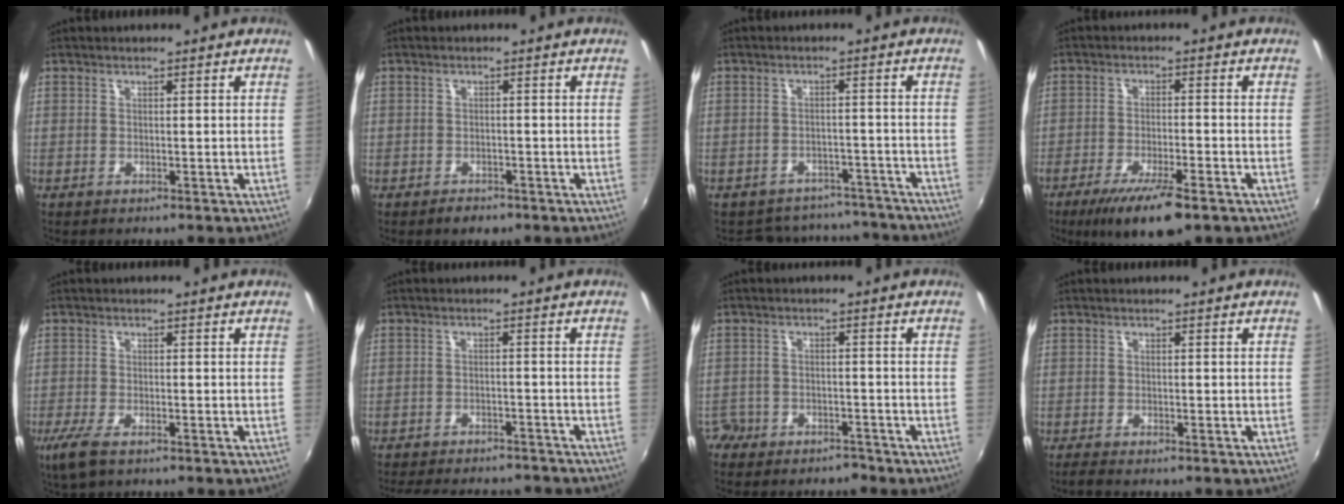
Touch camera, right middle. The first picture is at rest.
{"total": 2.4, "force": [-1.5, 1.7, 0.5], "torque": [-0.010, 0.004, -0.023]}
{"total": 13.2, "force": [-11.6, 5.6, 2.8], "torque": [-0.070, 0.025, -0.139]}
{"total": 10.7, "force": [-7.2, 2.2, 7.6], "torque": [-0.157, -0.031, -0.122]}
{"total": 4.7, "force": [-3.0, 1.4, 3.4], "torque": [-0.082, -0.015, -0.057]}
{"total": 14.6, "force": [-12.7, 4.4, 5.8], "torque": [-0.125, -0.011, -0.172]}
{"total": 6.1, "force": [-5.0, 3.5, 0.6], "torque": [-0.031, 0.008, -0.086]}
{"total": 1.3, "force": [-1.1, -0.1, 0.7], "torque": [-0.014, -0.004, -0.022]}